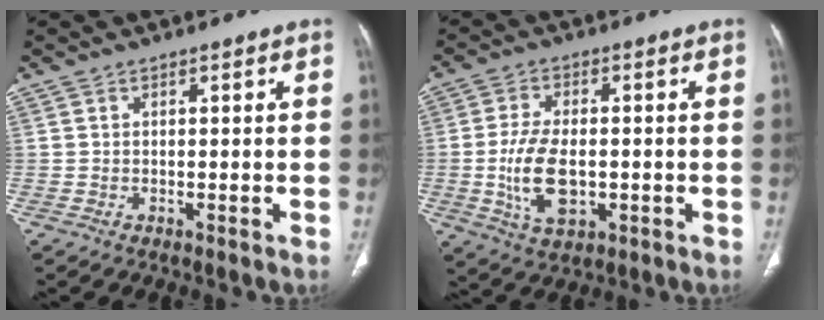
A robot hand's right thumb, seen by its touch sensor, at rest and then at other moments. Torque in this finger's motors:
{"motor_torque": [-0.22, 0.59, 1.09, 0.21, 0.36]}